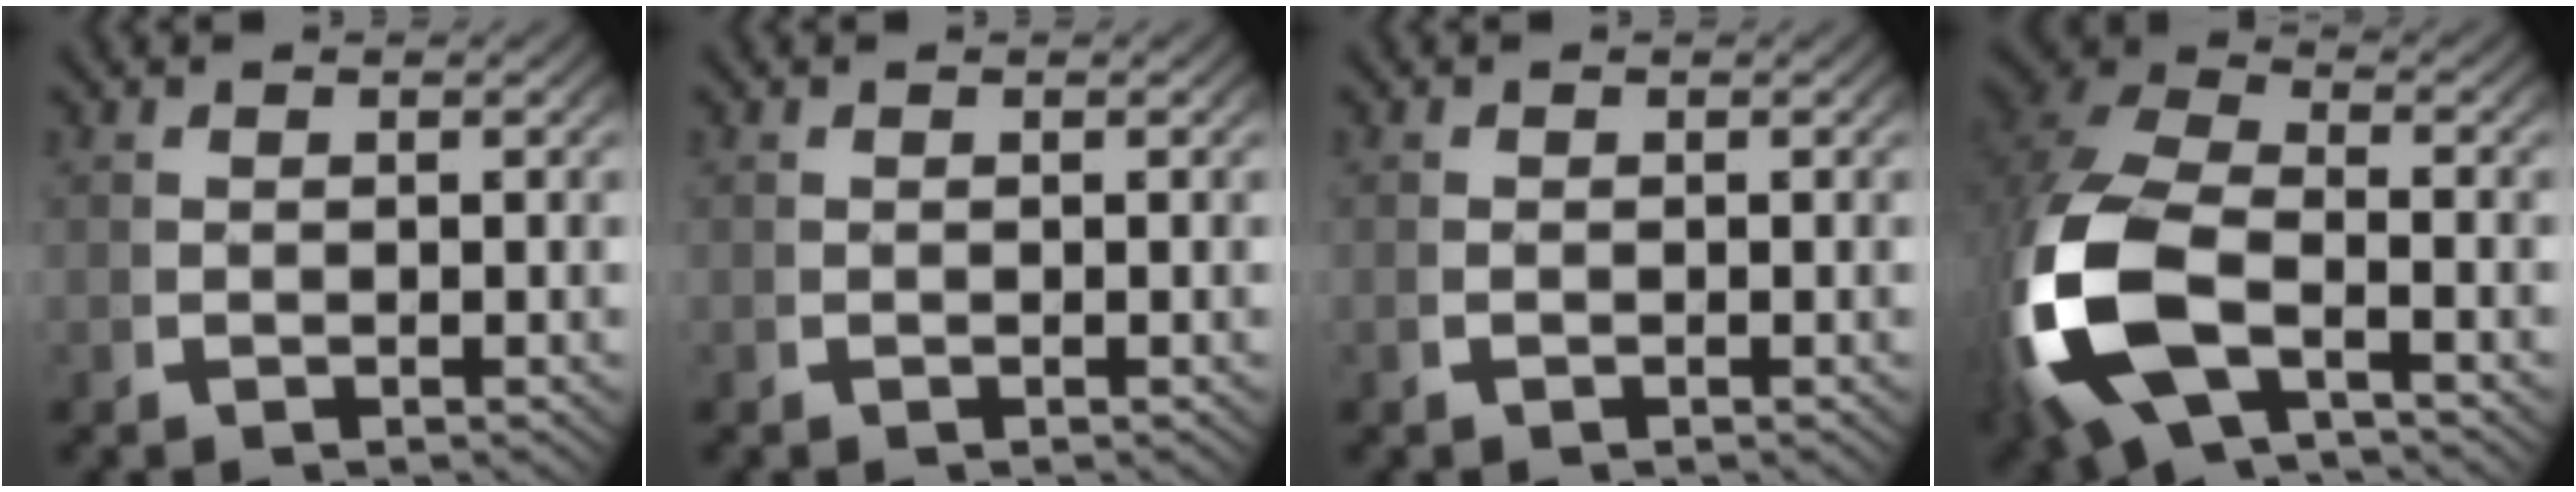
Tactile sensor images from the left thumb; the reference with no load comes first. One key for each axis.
{"total": 0.0}
{"total": 0.0}
{"total": 13.4, "fx": -1.8, "fy": 8.8, "fz": 9.9, "tx": -0.272, "ty": -0.028, "tz": -0.020}